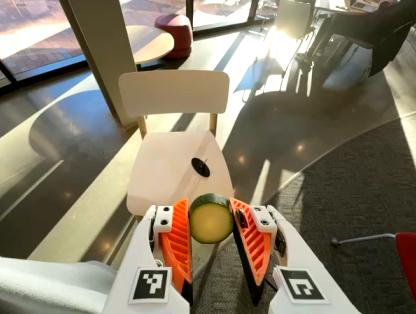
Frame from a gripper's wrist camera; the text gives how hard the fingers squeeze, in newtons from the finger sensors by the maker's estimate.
{"total": 10.1, "left": 10.3, "right": 9.8}